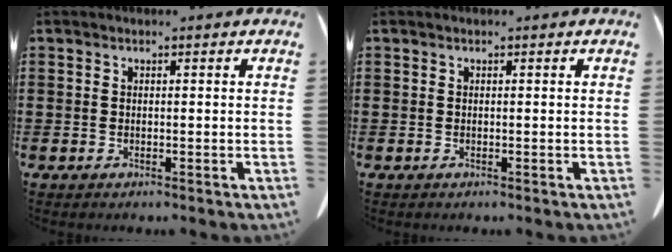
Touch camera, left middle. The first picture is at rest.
{"total": 0.0}